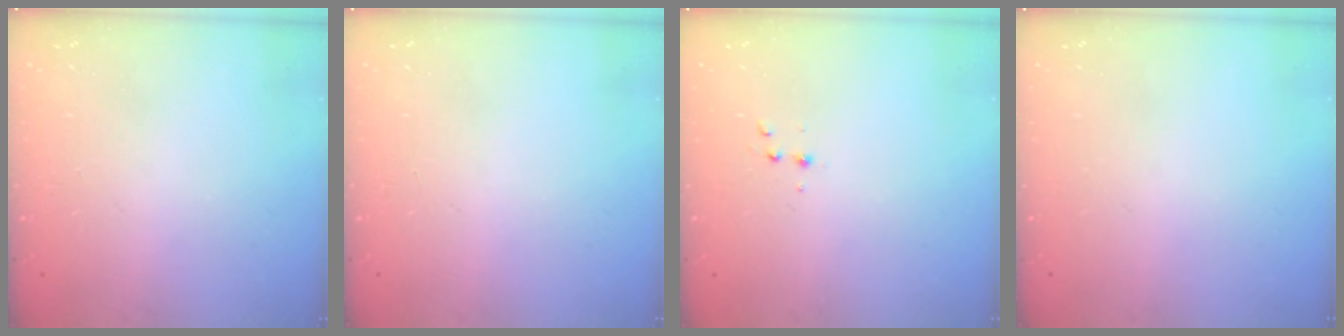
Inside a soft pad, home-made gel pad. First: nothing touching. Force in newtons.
{"total": 0.0}
{"total": 2.9, "press": 2.7, "slide": 1.1}
{"total": 0.0}